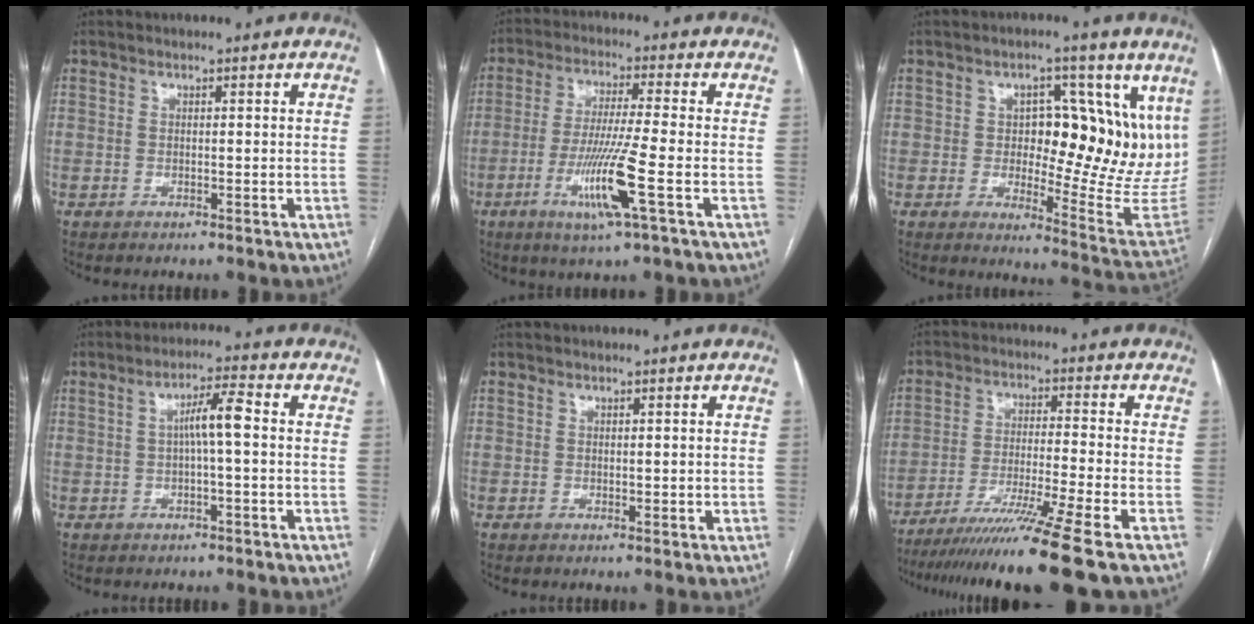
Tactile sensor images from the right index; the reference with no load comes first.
{"total": 10.2, "force": [-3.6, -1.0, 9.5], "torque": [-0.187, -0.019, -0.070]}
{"total": 16.0, "force": [5.4, 7.4, 13.1], "torque": [-0.158, 0.005, 0.078]}
{"total": 4.8, "force": [0.3, 0.5, 4.8], "torque": [-0.083, 0.015, 0.004]}
{"total": 0.8, "force": [0.2, 0.6, 0.5], "torque": [-0.004, -0.001, 0.004]}
{"total": 14.0, "force": [-10.5, -2.9, 8.9], "torque": [-0.151, -0.047, -0.172]}